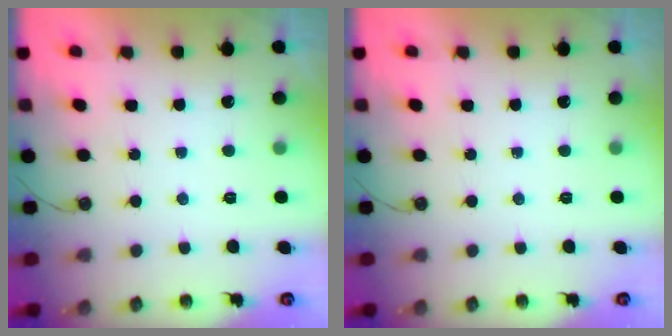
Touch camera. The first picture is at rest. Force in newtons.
{"total": 0.0}